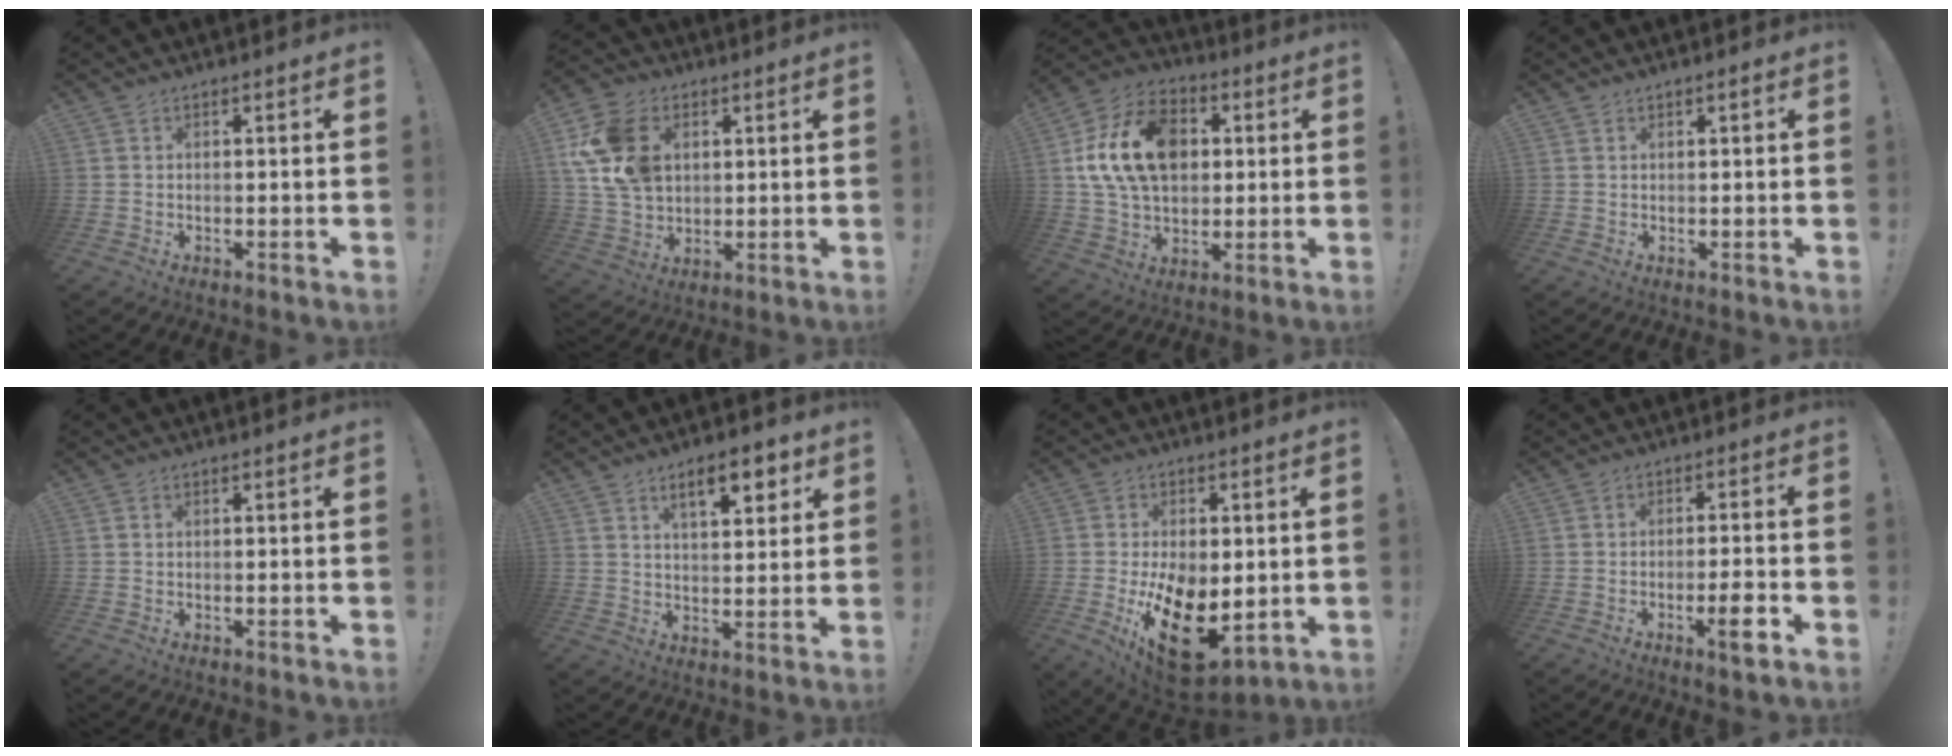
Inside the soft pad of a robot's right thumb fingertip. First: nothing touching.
{"total": 15.7, "force": [4.0, 12.3, 9.0], "torque": [-0.167, -0.008, 0.080]}
{"total": 19.5, "force": [3.8, 14.1, 13.0], "torque": [-0.205, -0.002, 0.072]}
{"total": 0.7, "force": [0.5, 0.3, 0.4], "torque": [-0.010, 0.001, 0.009]}
{"total": 0.0}
{"total": 9.5, "force": [5.3, 3.4, 7.2], "torque": [-0.100, -0.017, 0.087]}
{"total": 17.7, "force": [-3.7, 10.6, 13.7], "torque": [-0.197, 0.003, -0.046]}
{"total": 6.3, "force": [-3.0, 0.6, 5.5], "torque": [-0.071, 0.006, -0.050]}